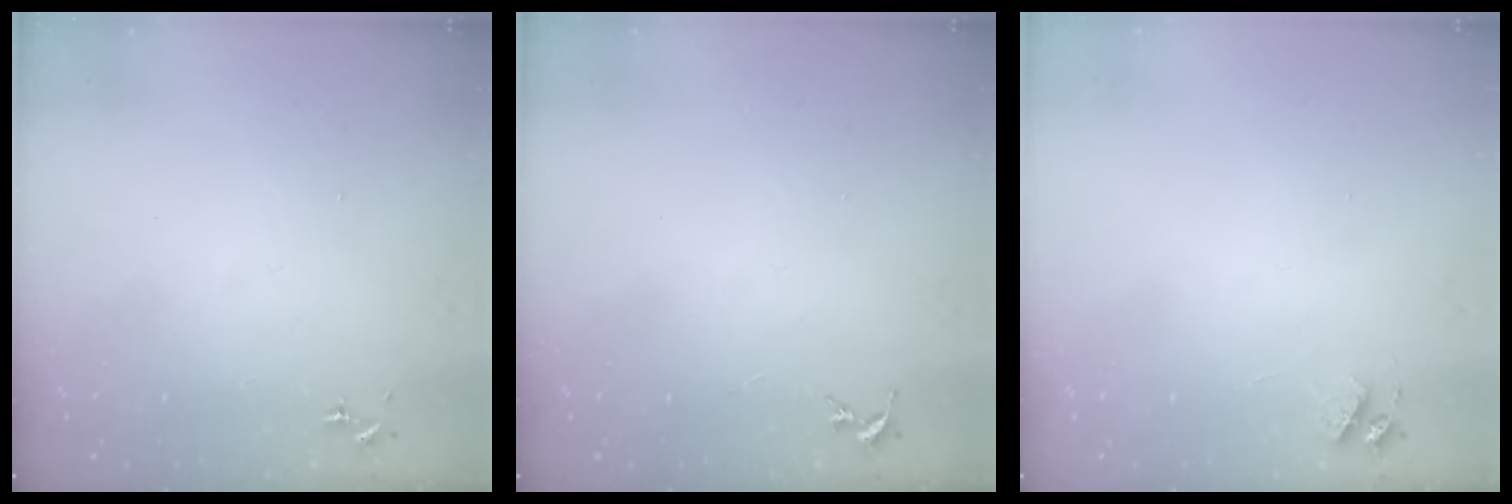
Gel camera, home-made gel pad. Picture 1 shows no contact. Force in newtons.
{"total": 0.0}
{"total": 4.4, "press": 4.3, "slide": 0.6}